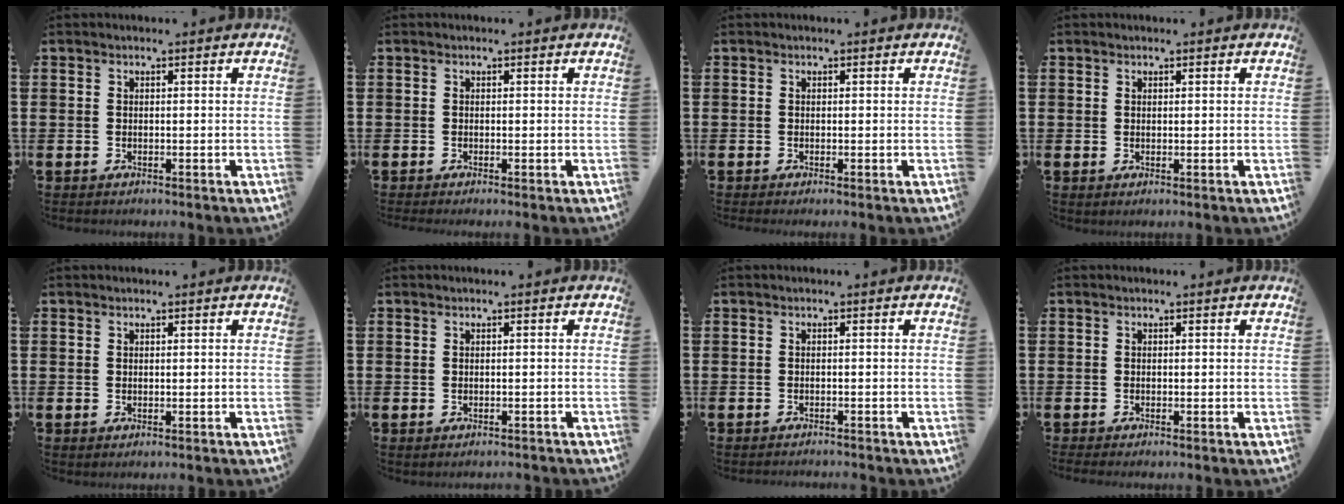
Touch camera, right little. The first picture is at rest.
{"total": 0.0}
{"total": 0.0}
{"total": 0.0}
{"total": 0.0}
{"total": 0.5, "force": [-0.5, 0.0, 0.0], "torque": [0.000, -0.002, -0.011]}
{"total": 1.0, "force": [-1.0, -0.1, -0.1], "torque": [0.000, 0.001, -0.021]}
{"total": 0.7, "force": [-0.6, 0.0, 0.2], "torque": [-0.005, -0.002, -0.013]}